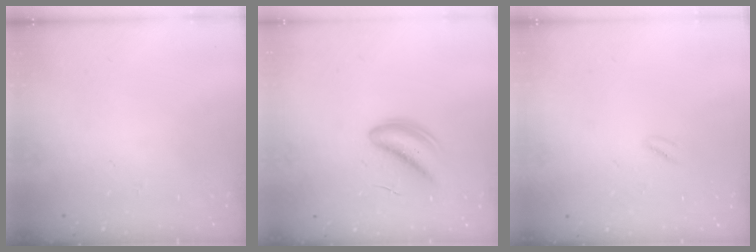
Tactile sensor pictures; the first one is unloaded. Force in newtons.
{"total": 5.6, "press": 5.5, "slide": 1.3}
{"total": 1.1, "press": 0.8, "slide": 0.6}